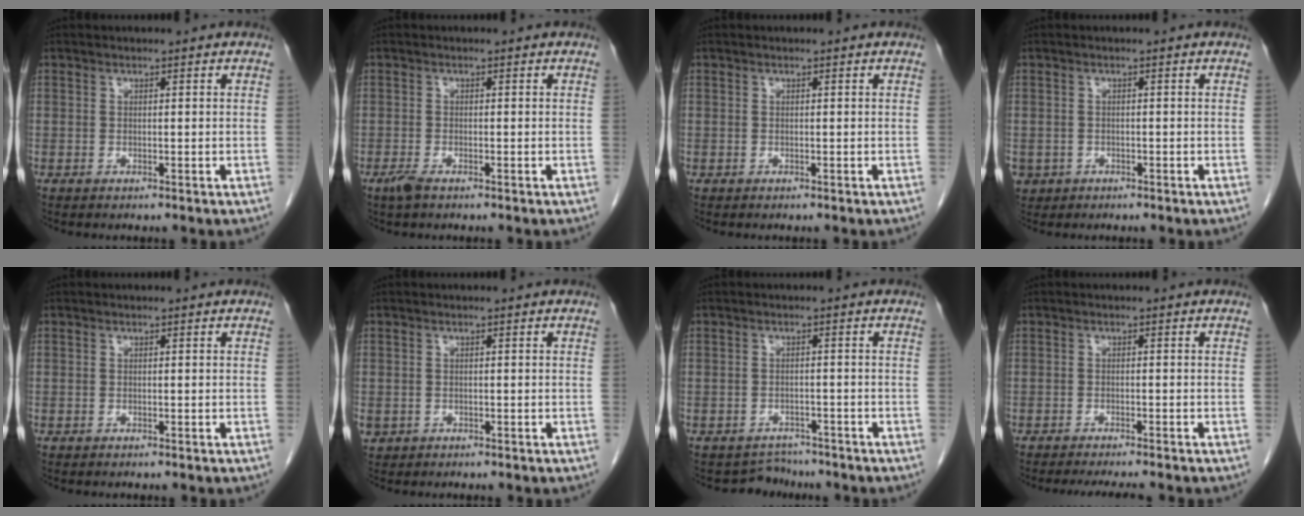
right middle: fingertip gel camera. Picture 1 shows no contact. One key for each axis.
{"total": 1.8, "fx": -1.2, "fy": 0.5, "fz": 1.2, "tx": -0.032, "ty": -0.004, "tz": -0.023}
{"total": 0.0}
{"total": 3.1, "fx": -1.5, "fy": 2.7, "fz": 0.6, "tx": -0.012, "ty": 0.000, "tz": -0.023}
{"total": 0.0}
{"total": 1.4, "fx": -0.3, "fy": 1.3, "fz": 0.5, "tx": -0.017, "ty": 0.000, "tz": 0.005}
{"total": 3.2, "fx": -2.8, "fy": 1.2, "fz": -1.0, "tx": 0.013, "ty": 0.009, "tz": -0.041}
{"total": 5.7, "fx": -5.0, "fy": 0.4, "fz": 2.6, "tx": -0.028, "ty": -0.010, "tz": -0.073}